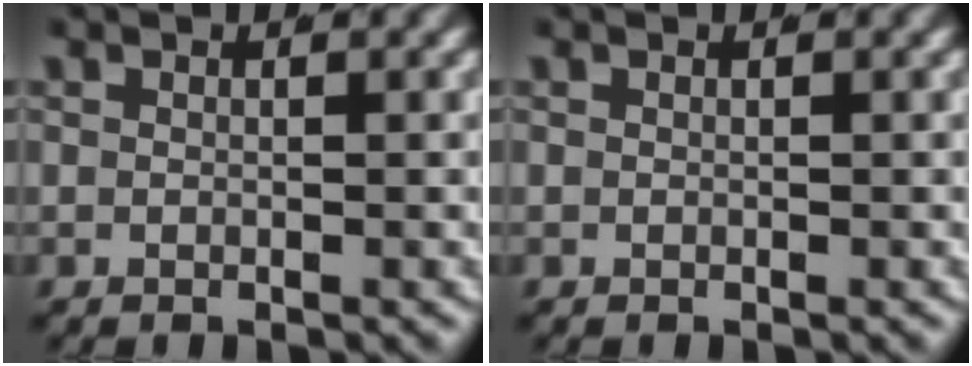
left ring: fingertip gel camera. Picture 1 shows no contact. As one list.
[{"total": 0.0}]